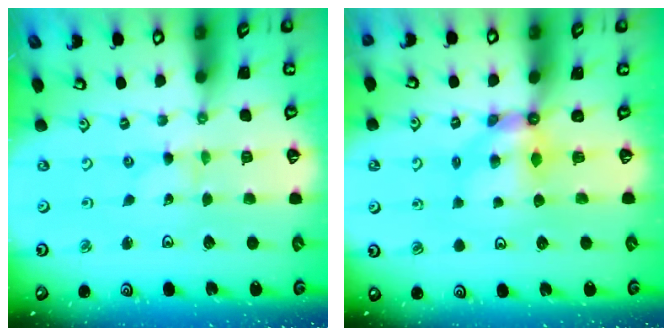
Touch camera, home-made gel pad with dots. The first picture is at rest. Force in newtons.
{"total": 5.2, "press": 5.1, "slide": 0.2}